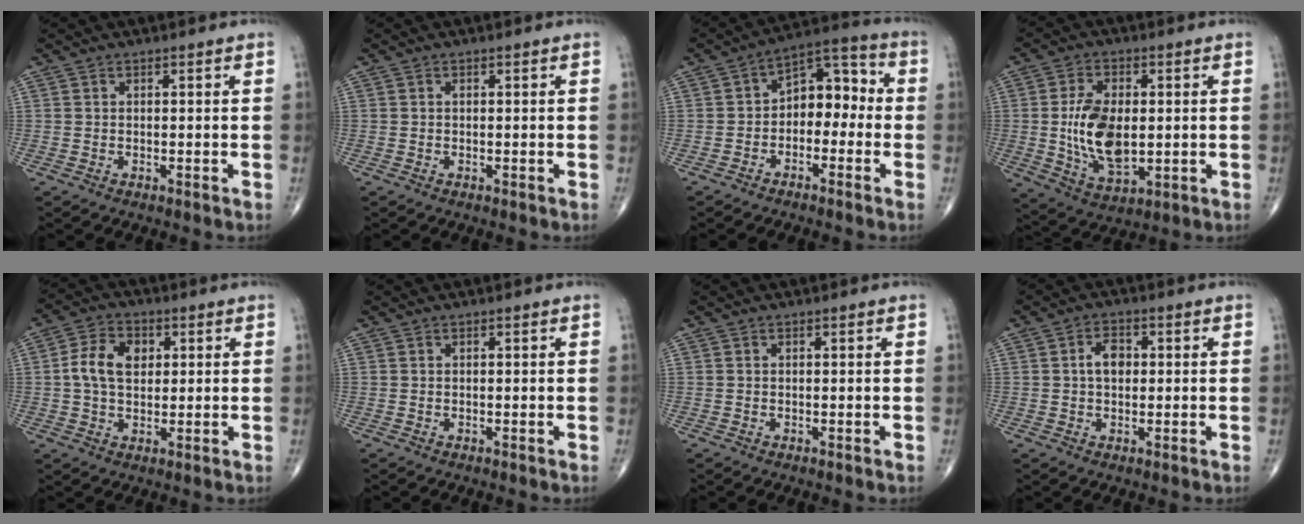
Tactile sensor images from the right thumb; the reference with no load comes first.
{"total": 0.0}
{"total": 9.6, "force": [-1.4, 6.3, 7.0], "torque": [-0.066, 0.048, -0.040]}
{"total": 12.7, "force": [0.0, 7.1, 10.6], "torque": [-0.187, -0.010, 0.009]}
{"total": 8.1, "force": [1.2, 5.6, 5.7], "torque": [-0.095, 0.010, 0.017]}
{"total": 0.0}
{"total": 0.0}
{"total": 4.4, "force": [0.5, 2.9, 3.2], "torque": [-0.048, 0.009, 0.005]}